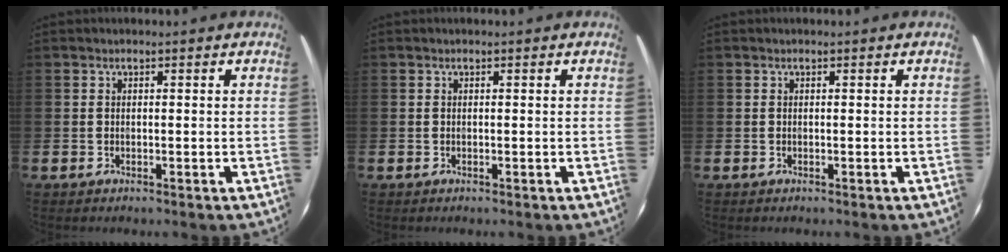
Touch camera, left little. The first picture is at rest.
{"total": 0.0}
{"total": 0.0}